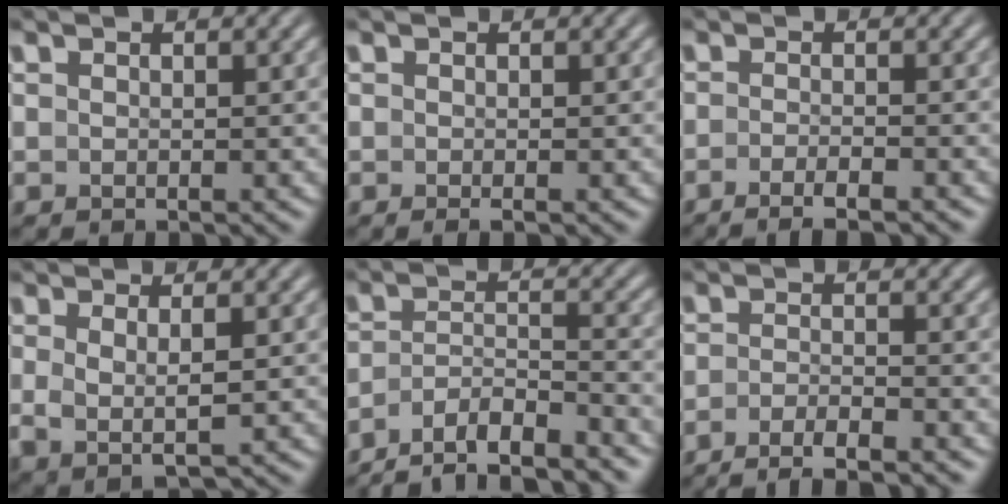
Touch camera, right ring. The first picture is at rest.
{"total": 0.6, "force": [-0.5, -0.1, 0.3], "torque": [-0.005, 0.001, -0.008]}
{"total": 3.5, "force": [-3.0, 0.3, 1.8], "torque": [-0.031, -0.004, -0.049]}
{"total": 3.7, "force": [-0.2, 1.6, 3.3], "torque": [-0.073, -0.023, 0.012]}
{"total": 9.2, "force": [-7.4, 4.6, 2.8], "torque": [-0.058, -0.033, -0.119]}
{"total": 5.4, "force": [-4.9, 1.0, 2.1], "torque": [-0.031, -0.013, -0.073]}